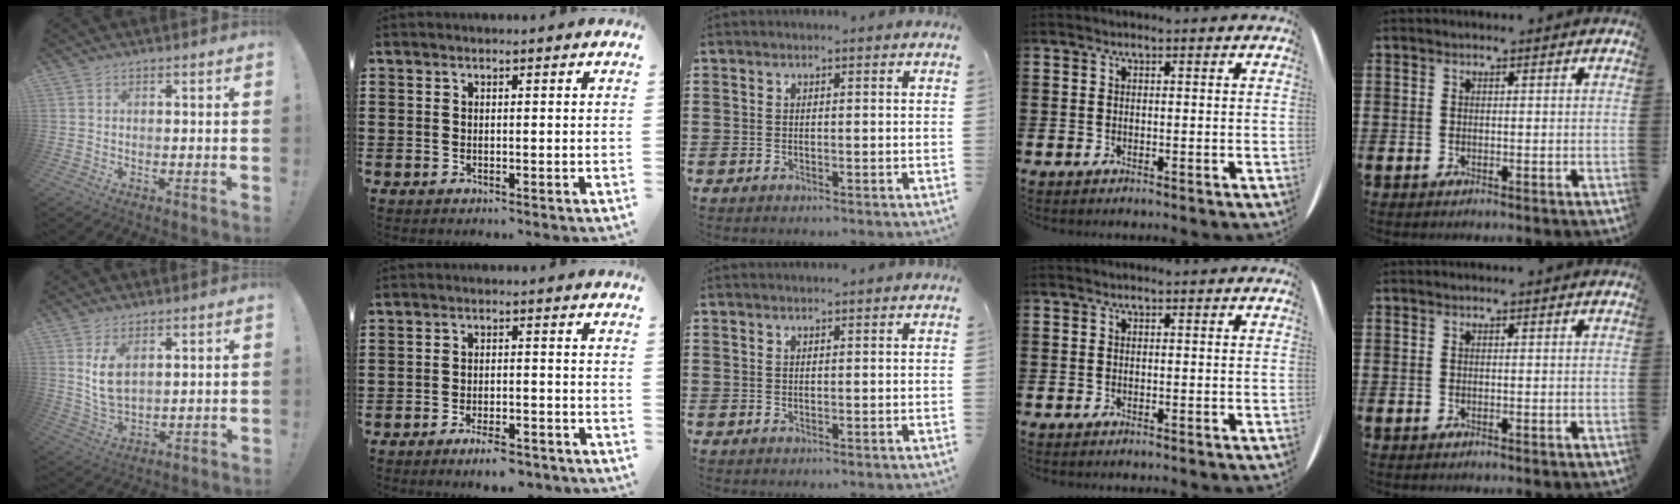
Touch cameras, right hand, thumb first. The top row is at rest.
{"thumb": {"total": 7.8, "force": [2.9, 4.4, 5.7], "torque": [-0.101, -0.014, 0.051]}, "index": {"total": 4.1, "force": [-3.6, 0.6, 1.9], "torque": [-0.030, 0.003, -0.067]}, "middle": {"total": 0.5, "force": [0.5, 0.0, 0.0], "torque": [-0.002, -0.001, 0.010]}}